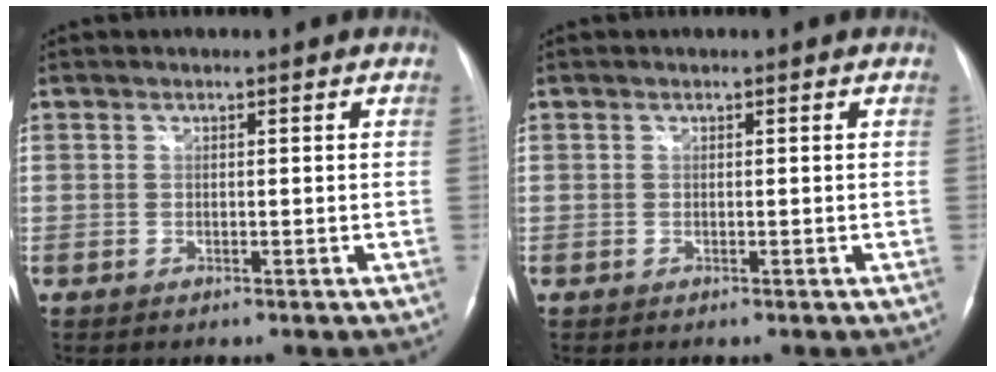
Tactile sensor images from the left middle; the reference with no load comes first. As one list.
[{"total": 0.0}]